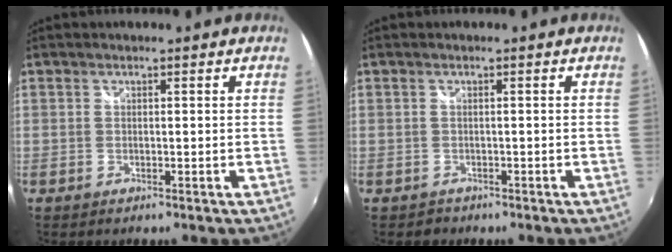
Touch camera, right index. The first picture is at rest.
{"total": 1.3, "force": [-0.9, 1.0, 0.1], "torque": [-0.006, -0.001, -0.010]}